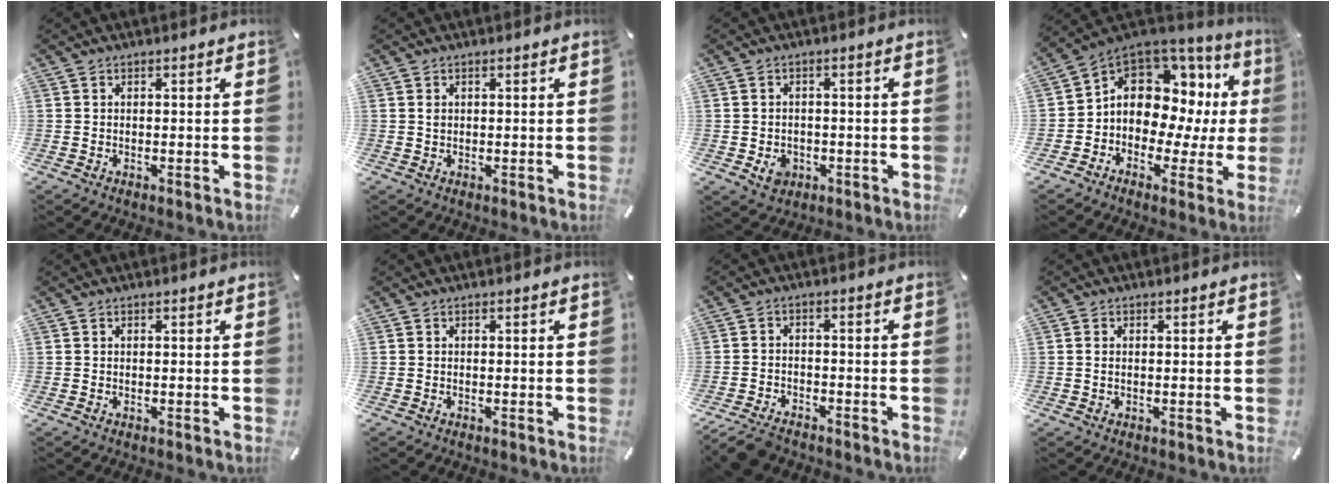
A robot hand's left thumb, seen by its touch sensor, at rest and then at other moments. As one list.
[{"total": 0.9, "force": [0.2, 0.6, 0.6], "torque": [-0.013, 0.003, 0.003]}, {"total": 4.1, "force": [-1.2, 3.5, 1.9], "torque": [-0.018, -0.001, -0.023]}, {"total": 10.1, "force": [2.5, 8.1, 5.5], "torque": [-0.091, -0.032, 0.047]}, {"total": 0.0}, {"total": 0.0}, {"total": 5.1, "force": [-4.5, 1.9, 1.7], "torque": [-0.040, 0.017, -0.086]}, {"total": 1.2, "force": [0.0, 0.8, 0.9], "torque": [-0.020, 0.004, -0.001]}]